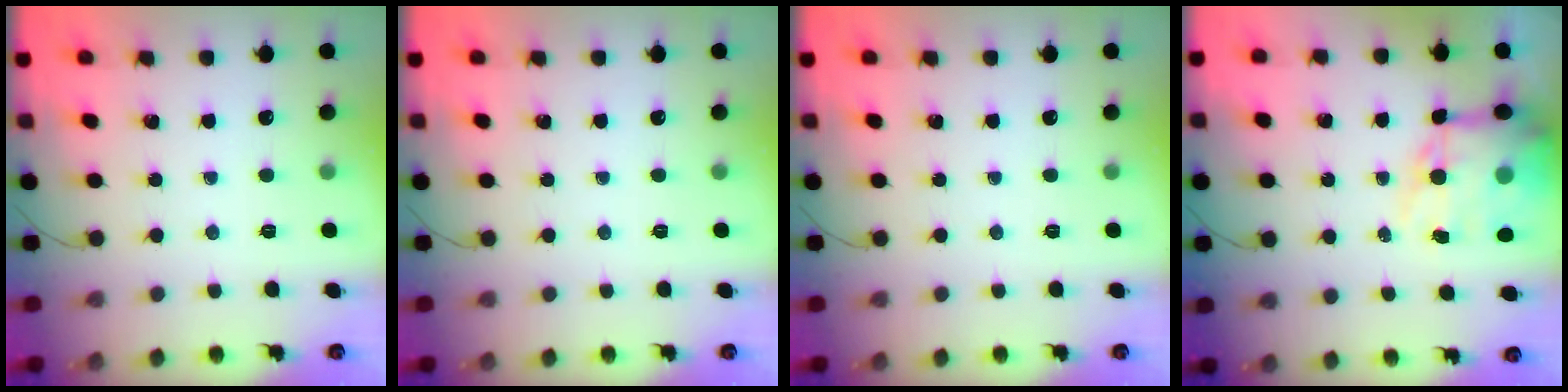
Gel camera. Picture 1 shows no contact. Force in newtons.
{"total": 0.0}
{"total": 0.0}
{"total": 14.3, "press": 14.0, "slide": 3.2}